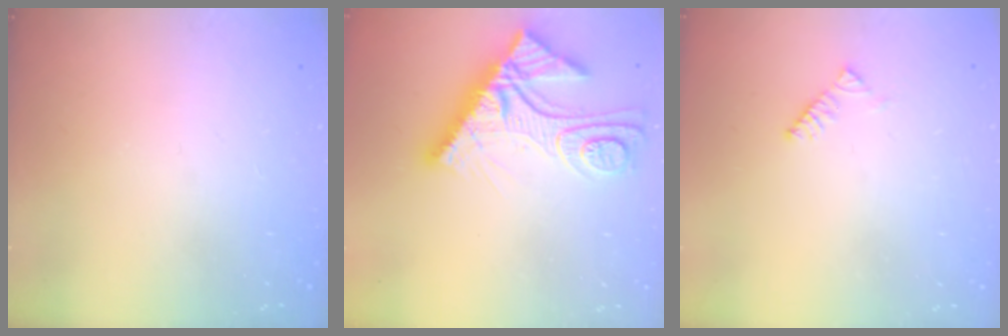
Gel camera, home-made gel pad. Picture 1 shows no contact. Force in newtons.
{"total": 15.3, "press": 15.3, "slide": 1.4}
{"total": 2.9, "press": 2.9, "slide": 0.5}